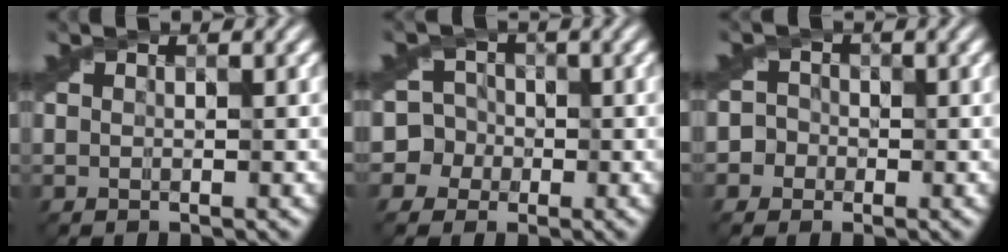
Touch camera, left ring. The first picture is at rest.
{"total": 6.7, "force": [-0.4, 6.2, 2.5], "torque": [-0.019, 0.031, -0.060]}
{"total": 3.7, "force": [-0.2, 3.5, 1.3], "torque": [0.003, 0.021, -0.039]}